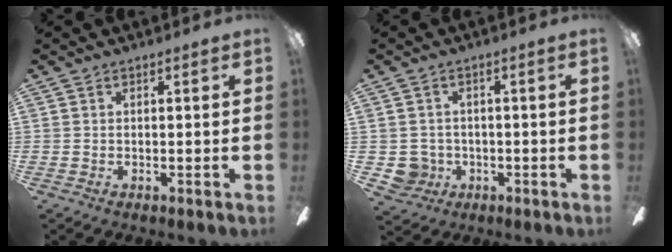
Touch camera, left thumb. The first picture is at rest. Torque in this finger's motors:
{"motor_torque": [-0.02, 0.05, -0.22, 0.14, 0.00]}